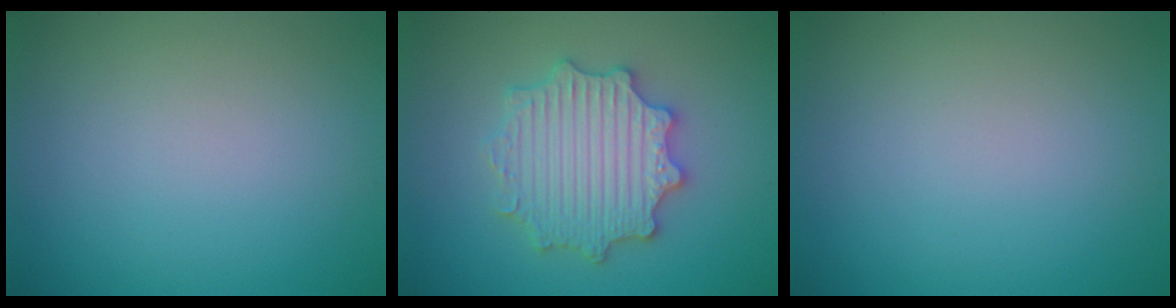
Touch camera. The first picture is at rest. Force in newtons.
{"total": 5.6, "press": 5.5, "slide": 1.0}
{"total": 0.0}